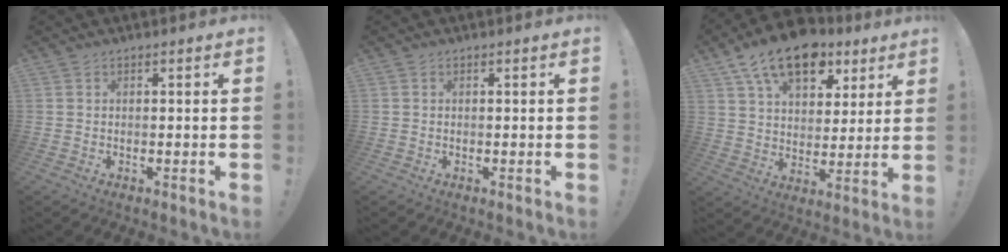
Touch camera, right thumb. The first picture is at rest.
{"total": 0.0}
{"total": 16.6, "force": [10.2, 9.4, 9.0], "torque": [-0.141, -0.057, 0.185]}